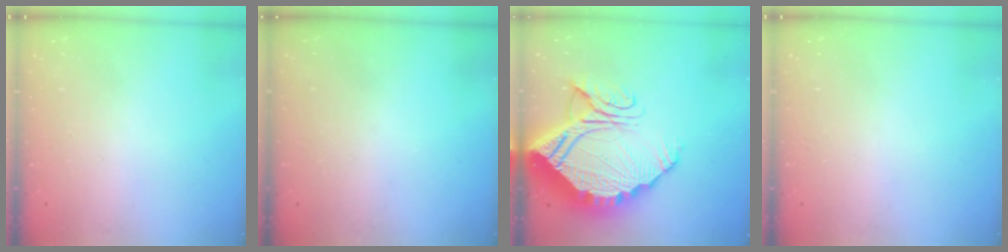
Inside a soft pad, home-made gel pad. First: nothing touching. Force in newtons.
{"total": 3.0, "press": 3.0, "slide": 0.1}
{"total": 25.8, "press": 25.7, "slide": 2.2}
{"total": 0.0}